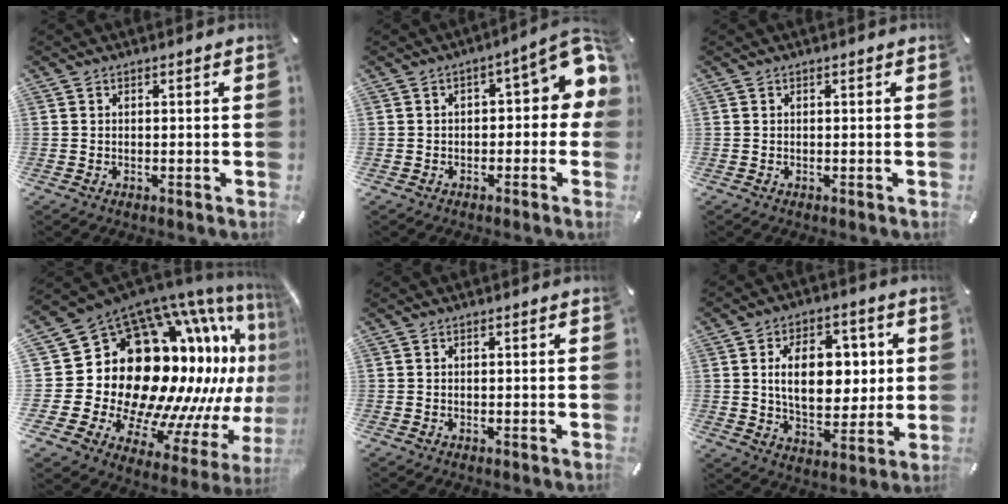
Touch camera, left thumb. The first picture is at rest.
{"total": 9.5, "force": [2.0, 4.6, 8.1], "torque": [-0.099, -0.016, 0.030]}
{"total": 0.0}
{"total": 31.3, "force": [4.9, 20.9, 22.8], "torque": [-0.329, -0.157, 0.161]}
{"total": 0.0}
{"total": 15.1, "force": [2.7, 9.7, 11.2], "torque": [-0.178, 0.003, 0.042]}